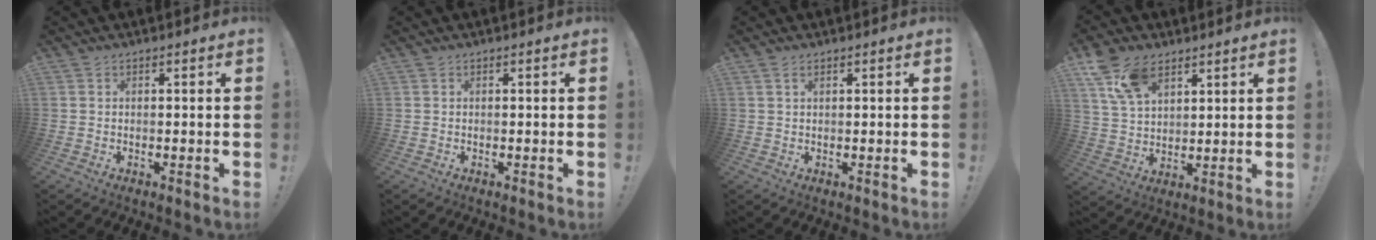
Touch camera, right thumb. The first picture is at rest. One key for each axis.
{"total": 0.0}
{"total": 1.4, "fx": 0.8, "fy": 0.4, "fz": 1.1, "tx": -0.014, "ty": -0.004, "tz": 0.013}
{"total": 12.5, "fx": 7.3, "fy": 7.7, "fz": 6.4, "tx": -0.113, "ty": -0.025, "tz": 0.144}